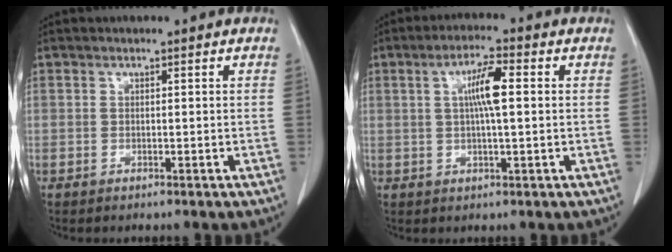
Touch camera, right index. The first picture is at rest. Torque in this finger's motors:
{"motor_torque": [0.57, 0.12, 0.20, 0.07]}